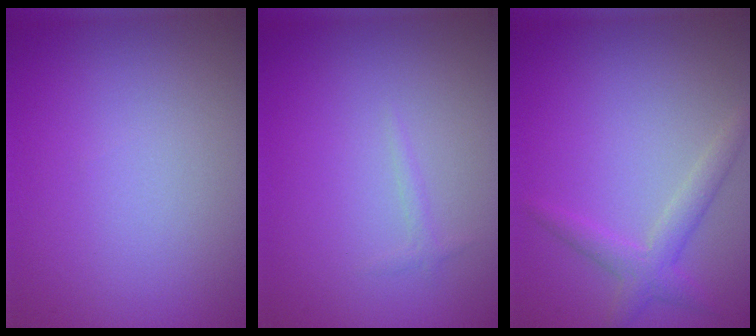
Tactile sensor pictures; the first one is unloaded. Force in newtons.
{"total": 0.6, "press": 0.6, "slide": 0.1}
{"total": 2.4, "press": 2.4, "slide": 0.2}